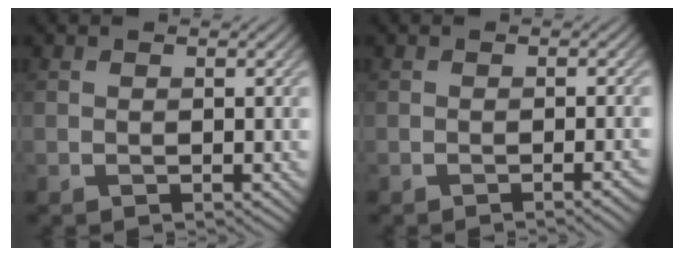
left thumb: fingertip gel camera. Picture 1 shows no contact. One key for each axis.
{"total": 1.8, "fx": -0.8, "fy": 0.4, "fz": 1.5, "tx": -0.012, "ty": 0.006, "tz": -0.018}